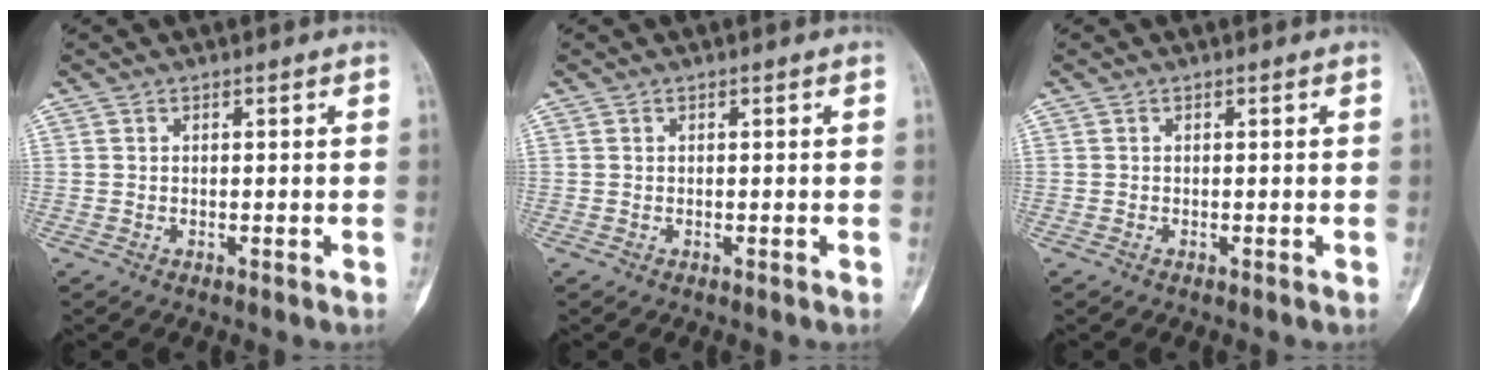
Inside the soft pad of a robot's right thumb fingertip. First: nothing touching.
{"total": 0.0}
{"total": 0.0}